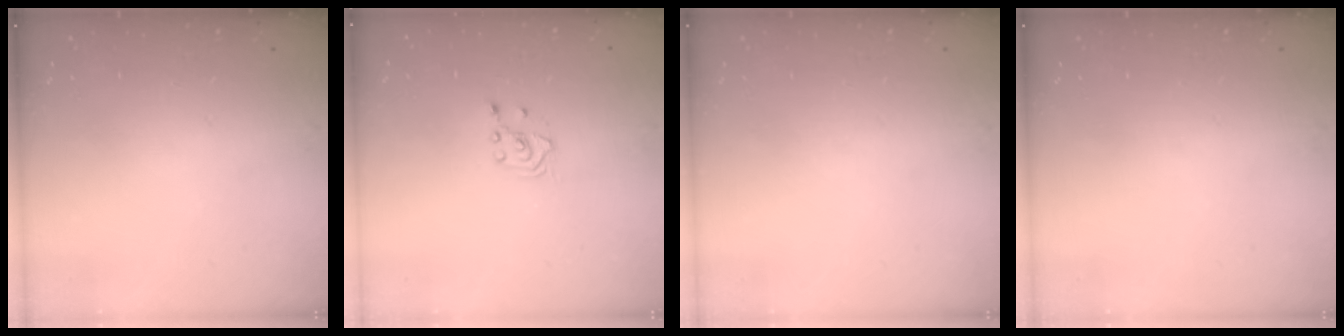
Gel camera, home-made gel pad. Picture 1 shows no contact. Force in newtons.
{"total": 2.5, "press": 2.4, "slide": 0.9}
{"total": 0.0}
{"total": 0.0}